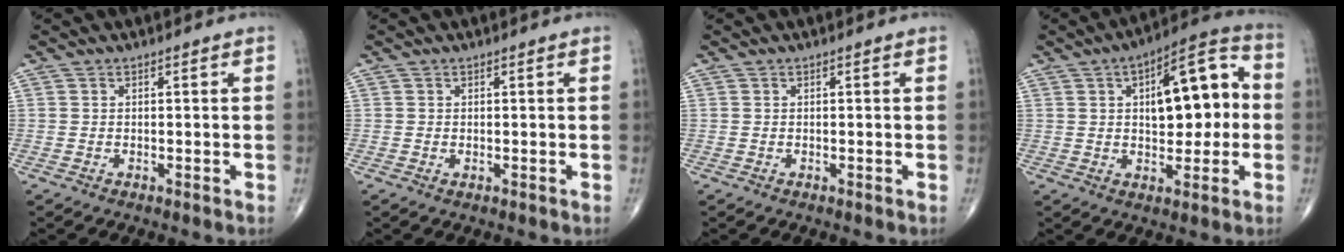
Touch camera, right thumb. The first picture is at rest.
{"total": 0.0}
{"total": 0.0}
{"total": 15.2, "force": [1.9, 7.1, 13.3], "torque": [-0.161, 0.029, 0.024]}